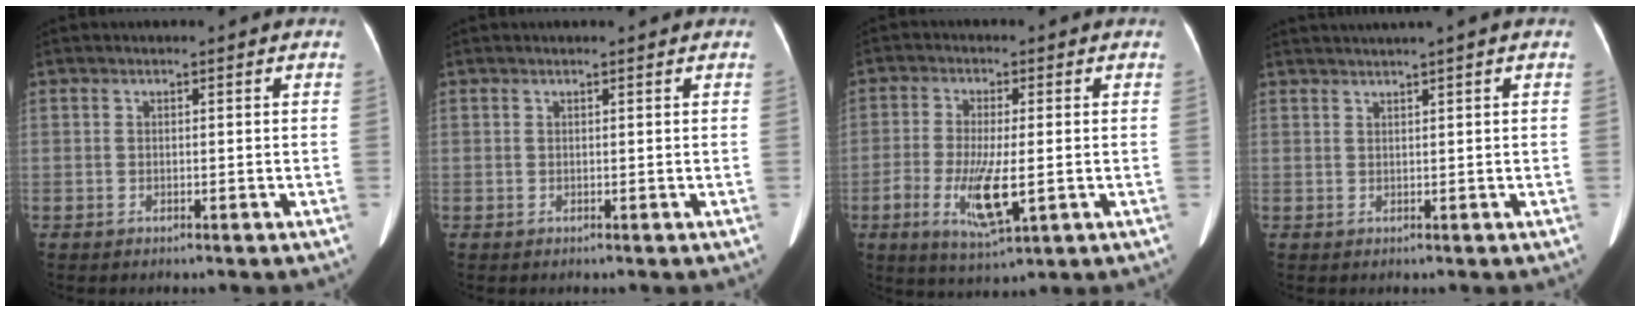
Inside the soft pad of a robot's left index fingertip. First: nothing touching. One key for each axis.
{"total": 1.1, "fx": 1.0, "fy": 0.3, "fz": 0.3, "tx": -0.009, "ty": 0.018, "tz": 0.016}
{"total": 7.9, "fx": -2.0, "fy": 1.9, "fz": 7.4, "tx": -0.147, "ty": -0.019, "tz": -0.029}
{"total": 3.5, "fx": 2.7, "fy": -1.1, "fz": 1.9, "tx": -0.027, "ty": 0.021, "tz": 0.051}